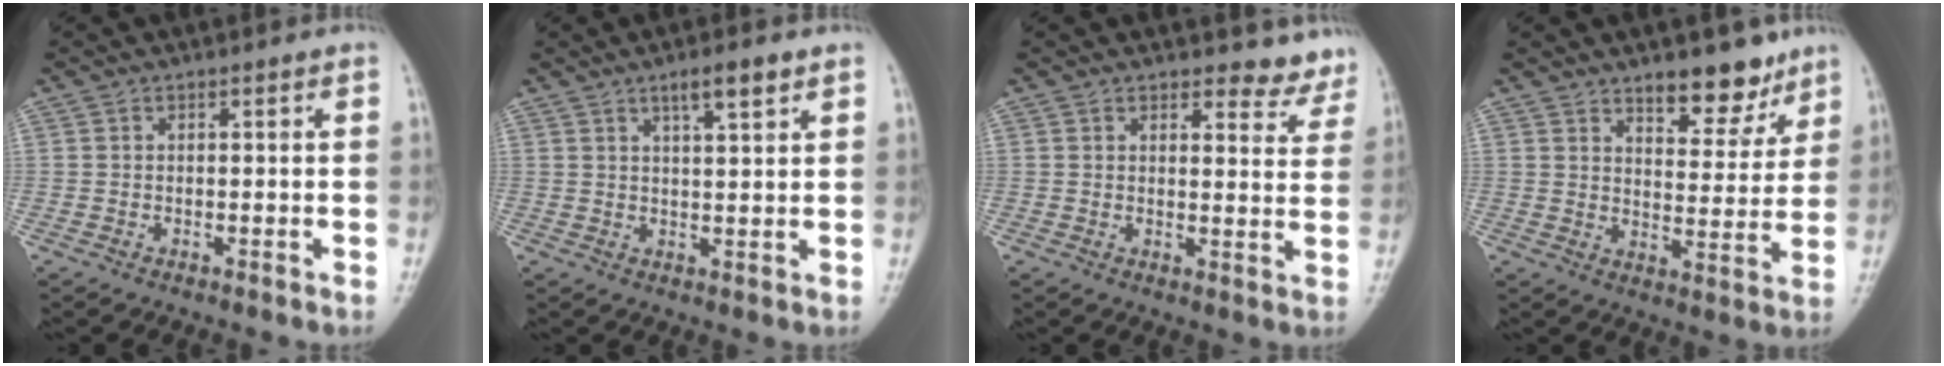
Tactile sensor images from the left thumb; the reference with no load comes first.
{"total": 4.8, "force": [2.9, 1.0, 3.7], "torque": [-0.057, -0.012, 0.048]}
{"total": 5.7, "force": [5.2, 2.2, 1.0], "torque": [0.023, -0.037, 0.045]}
{"total": 9.2, "force": [6.7, 4.0, 4.9], "torque": [-0.036, -0.046, 0.101]}